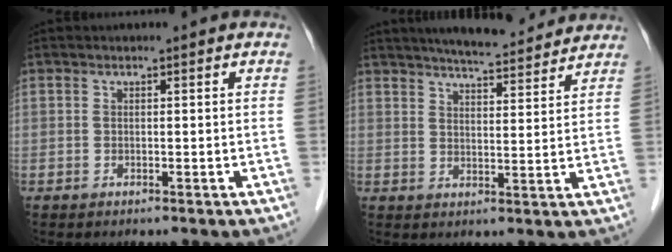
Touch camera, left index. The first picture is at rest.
{"total": 11.6, "force": [10.5, 1.5, 4.6], "torque": [-0.068, 0.010, 0.142]}